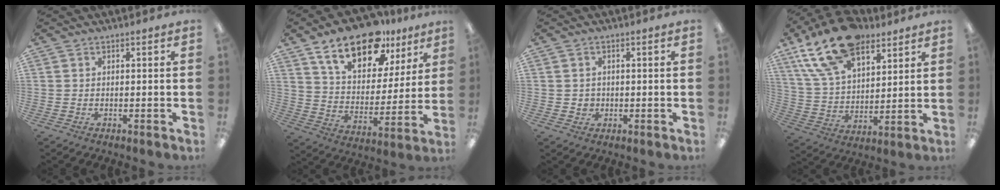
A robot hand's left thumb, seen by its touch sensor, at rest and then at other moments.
{"total": 18.6, "force": [12.7, 9.2, 10.0], "torque": [-0.170, -0.062, 0.222]}
{"total": 2.0, "force": [0.2, 1.9, 0.5], "torque": [-0.003, 0.000, 0.000]}
{"total": 20.0, "force": [12.8, 10.8, 11.0], "torque": [-0.210, -0.048, 0.234]}